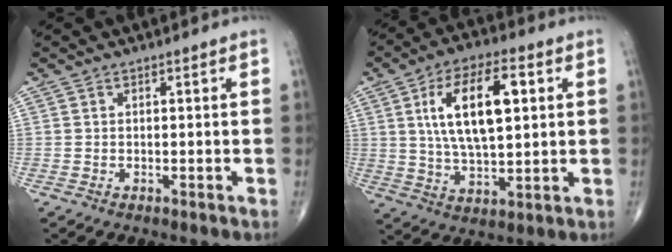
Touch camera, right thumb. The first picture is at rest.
{"total": 15.9, "force": [3.9, 6.9, 13.8], "torque": [-0.233, 0.000, 0.070]}